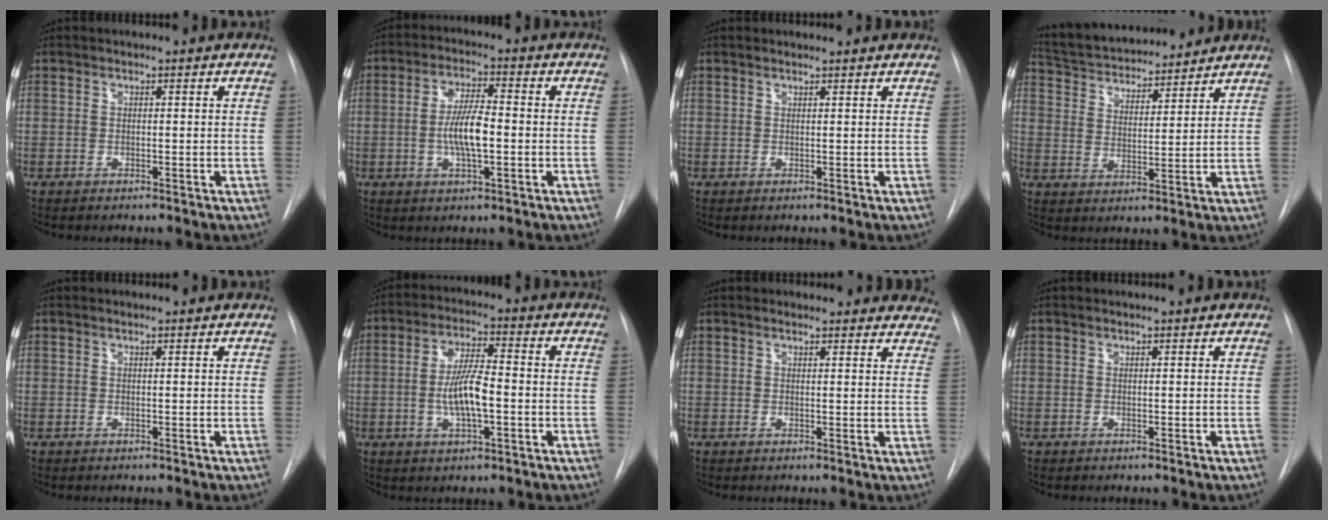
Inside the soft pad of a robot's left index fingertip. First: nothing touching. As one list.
[{"total": 7.1, "force": [-1.0, 1.7, 6.8], "torque": [-0.135, 0.003, -0.020]}, {"total": 1.9, "force": [1.9, 0.1, 0.5], "torque": [-0.012, 0.014, 0.025]}, {"total": 16.3, "force": [15.0, 3.4, 5.4], "torque": [-0.093, 0.023, 0.242]}, {"total": 1.0, "force": [1.0, 0.0, 0.2], "torque": [-0.010, 0.011, 0.018]}, {"total": 7.7, "force": [-1.2, 1.9, 7.4], "torque": [-0.146, 0.004, -0.025]}, {"total": 15.3, "force": [14.5, 3.6, 3.3], "torque": [-0.014, -0.020, 0.144]}, {"total": 0.8, "force": [0.8, 0.0, 0.2], "torque": [-0.007, 0.009, 0.017]}]